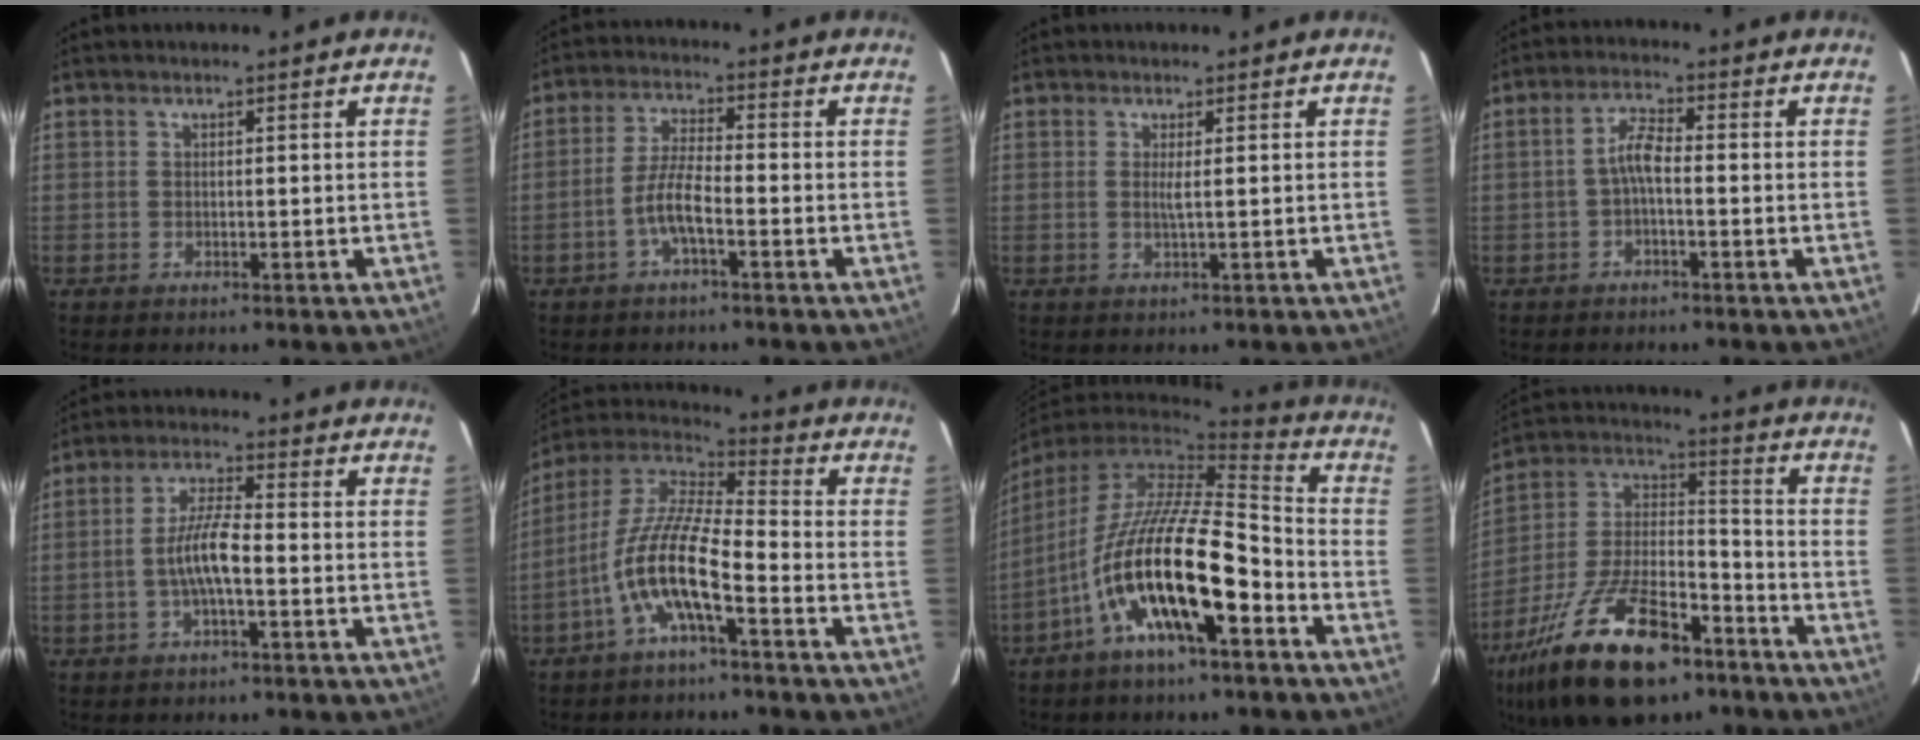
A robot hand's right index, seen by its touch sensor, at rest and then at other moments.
{"total": 6.4, "force": [-3.1, 1.1, 5.5], "torque": [-0.119, 0.011, -0.061]}
{"total": 1.3, "force": [0.2, -0.3, 1.3], "torque": [-0.027, -0.002, 0.004]}
{"total": 3.6, "force": [-1.2, 1.0, 3.3], "torque": [-0.070, 0.012, -0.025]}
{"total": 6.5, "force": [-1.8, 1.1, 6.1], "torque": [-0.124, 0.009, -0.034]}
{"total": 12.5, "force": [-5.4, 2.7, 10.9], "torque": [-0.220, 0.005, -0.108]}
{"total": 17.9, "force": [-7.9, 4.5, 15.4], "torque": [-0.274, -0.017, -0.146]}
{"total": 24.7, "force": [-15.0, 10.9, 16.3], "torque": [-0.324, -0.006, -0.251]}